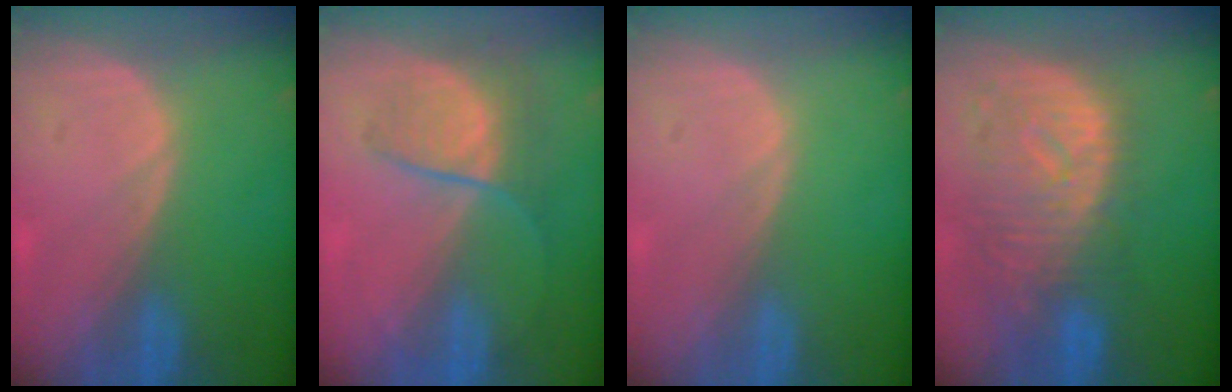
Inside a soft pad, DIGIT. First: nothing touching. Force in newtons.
{"total": 6.6, "press": 6.2, "slide": 2.3}
{"total": 0.0}
{"total": 10.9, "press": 9.7, "slide": 4.9}